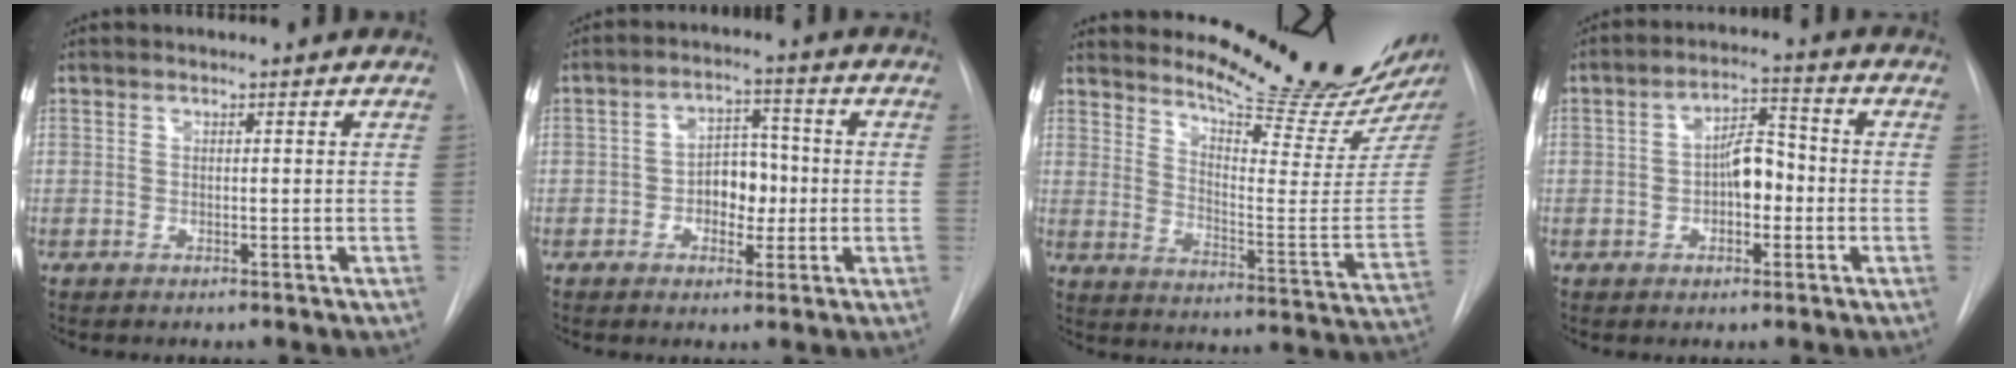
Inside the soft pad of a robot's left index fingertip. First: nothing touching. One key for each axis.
{"total": 6.2, "fx": -1.1, "fy": 4.0, "fz": 4.6, "tx": -0.071, "ty": 0.019, "tz": -0.017}
{"total": 18.3, "fx": 16.9, "fy": -1.4, "fz": 6.7, "tx": -0.109, "ty": -0.117, "tz": 0.234}
{"total": 6.2, "fx": -0.9, "fy": 3.1, "fz": 5.3, "tx": -0.092, "ty": 0.020, "tz": -0.018}